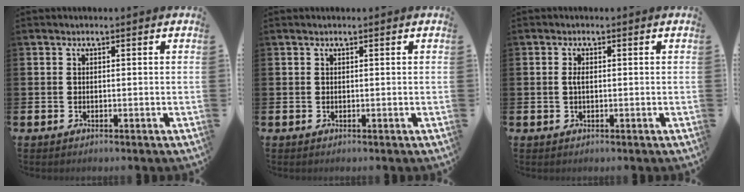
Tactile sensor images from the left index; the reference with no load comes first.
{"total": 0.0}
{"total": 1.4, "force": [0.1, 0.6, 1.2], "torque": [-0.022, 0.004, -0.001]}